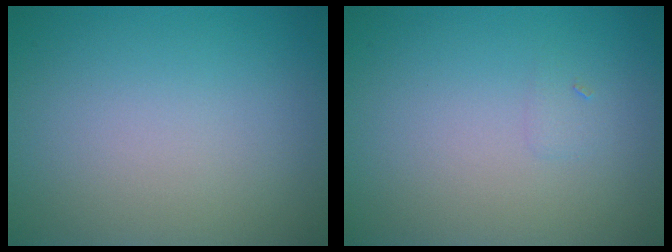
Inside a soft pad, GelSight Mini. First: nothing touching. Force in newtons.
{"total": 0.5, "press": 0.5, "slide": 0.1}